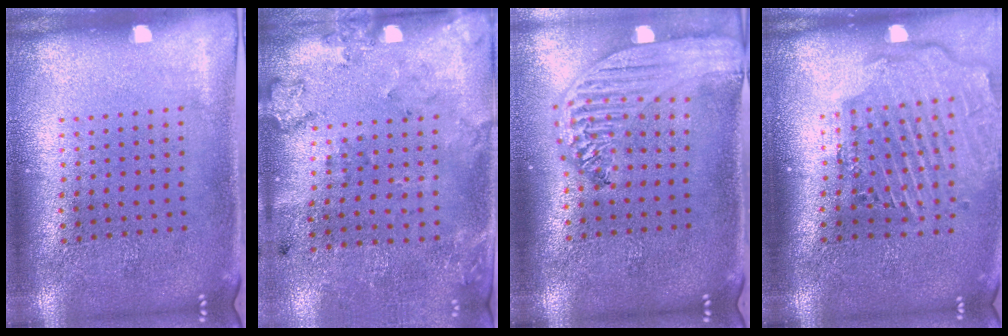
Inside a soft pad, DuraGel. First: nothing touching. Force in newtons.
{"total": 2.0, "press": 1.3, "slide": 1.5}
{"total": 2.9, "press": 2.3, "slide": 1.7}
{"total": 2.8, "press": 2.3, "slide": 1.6}